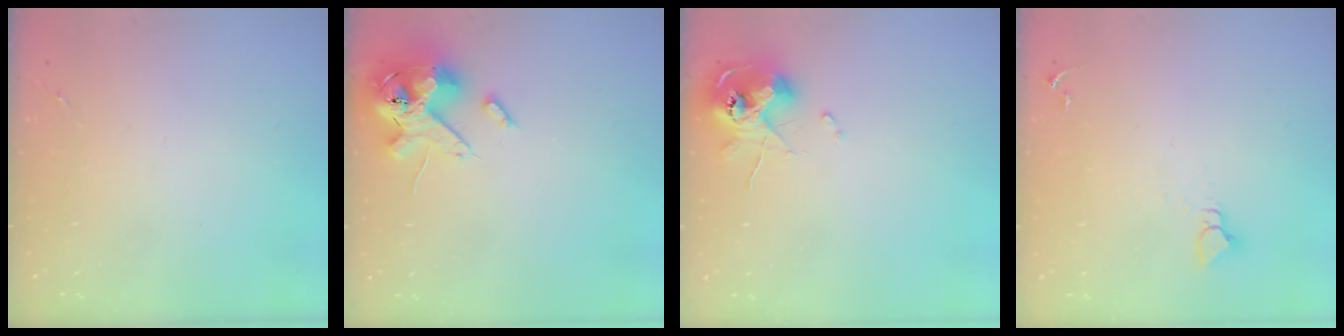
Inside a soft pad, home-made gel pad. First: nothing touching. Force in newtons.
{"total": 15.4, "press": 15.1, "slide": 2.9}
{"total": 10.2, "press": 10.1, "slide": 1.4}
{"total": 3.9, "press": 3.8, "slide": 0.3}